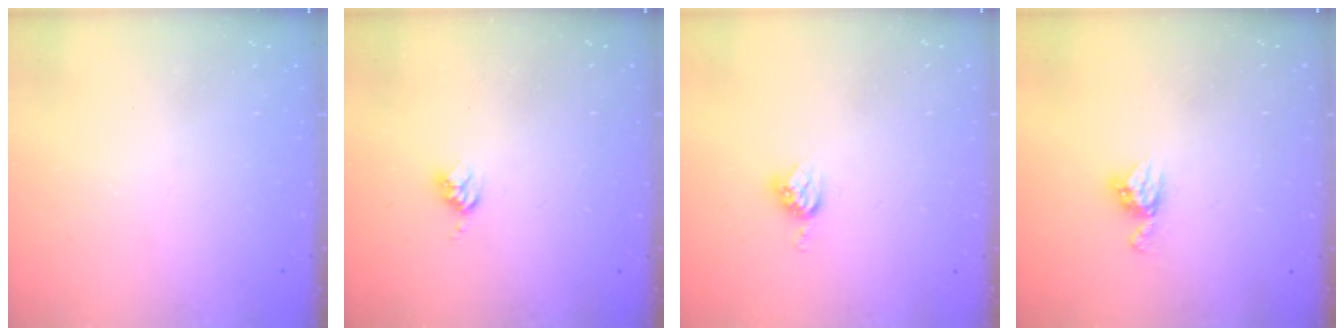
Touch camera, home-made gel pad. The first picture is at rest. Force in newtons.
{"total": 3.7, "press": 3.6, "slide": 0.5}
{"total": 5.8, "press": 5.8, "slide": 0.3}
{"total": 6.1, "press": 6.1, "slide": 0.4}